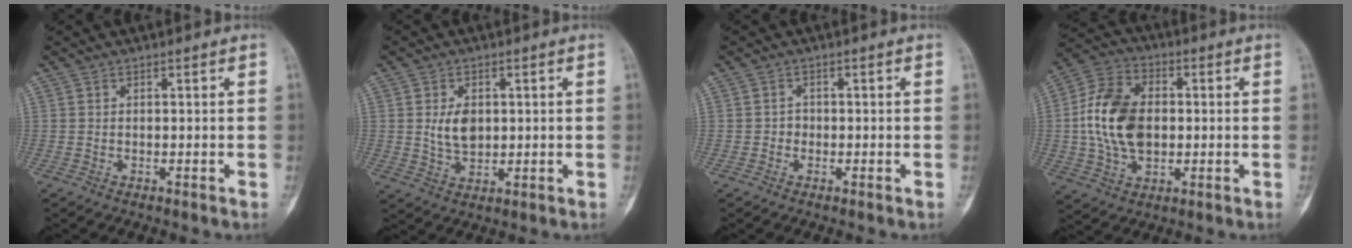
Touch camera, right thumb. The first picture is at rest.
{"total": 5.6, "force": [0.8, 3.7, 4.1], "torque": [-0.063, -0.009, 0.022]}
{"total": 1.3, "force": [-0.4, 1.2, 0.4], "torque": [0.004, 0.007, -0.012]}
{"total": 14.7, "force": [0.1, 9.8, 10.9], "torque": [-0.193, 0.017, -0.001]}